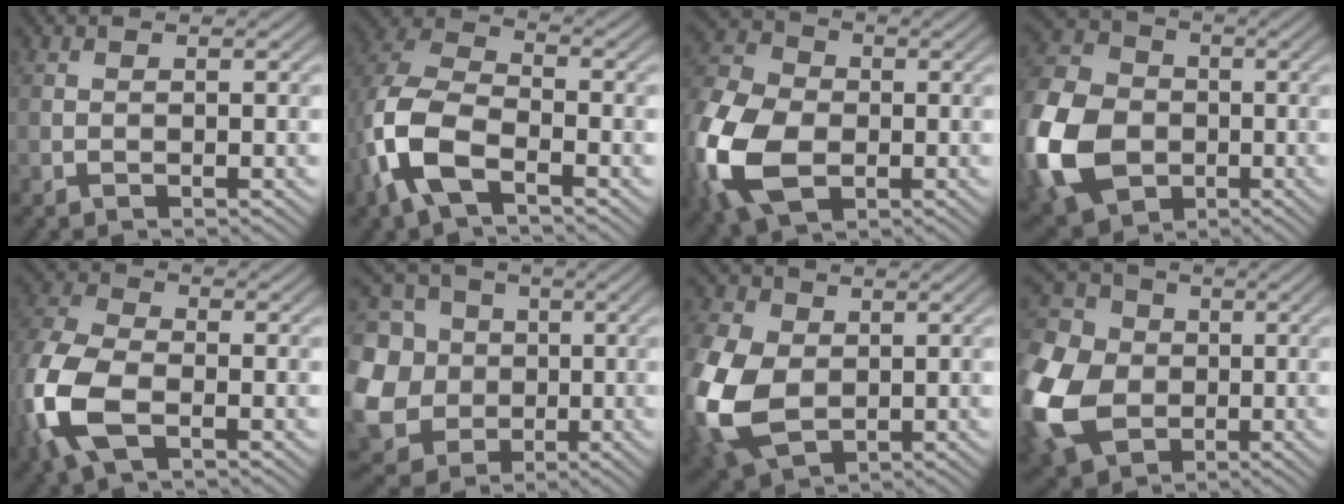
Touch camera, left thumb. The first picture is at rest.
{"total": 9.8, "force": [-4.3, 5.1, 7.2], "torque": [-0.174, -0.001, -0.101]}
{"total": 15.8, "force": [-4.0, 10.7, 10.9], "torque": [-0.293, -0.029, -0.084]}
{"total": 16.4, "force": [-4.0, 12.6, 9.7], "torque": [-0.281, -0.024, -0.088]}
{"total": 11.6, "force": [-3.8, 6.8, 8.6], "torque": [-0.248, -0.012, -0.083]}
{"total": 13.2, "force": [0.1, 11.9, 5.8], "torque": [-0.220, -0.016, -0.018]}
{"total": 13.3, "force": [-1.1, 9.4, 9.3], "torque": [-0.275, -0.017, -0.024]}
{"total": 16.0, "force": [-2.8, 12.5, 9.5], "torque": [-0.290, -0.015, -0.066]}